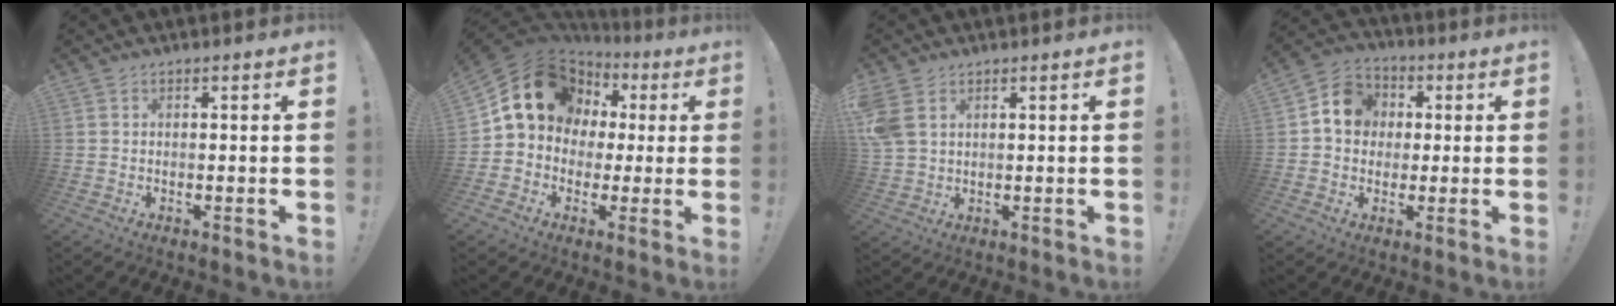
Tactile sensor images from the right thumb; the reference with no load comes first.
{"total": 17.1, "force": [5.0, 14.1, 8.4], "torque": [-0.131, -0.012, 0.111]}
{"total": 6.4, "force": [2.9, 4.2, 4.0], "torque": [-0.088, -0.005, 0.061]}
{"total": 10.4, "force": [1.6, 9.3, 4.5], "torque": [-0.050, 0.007, 0.036]}